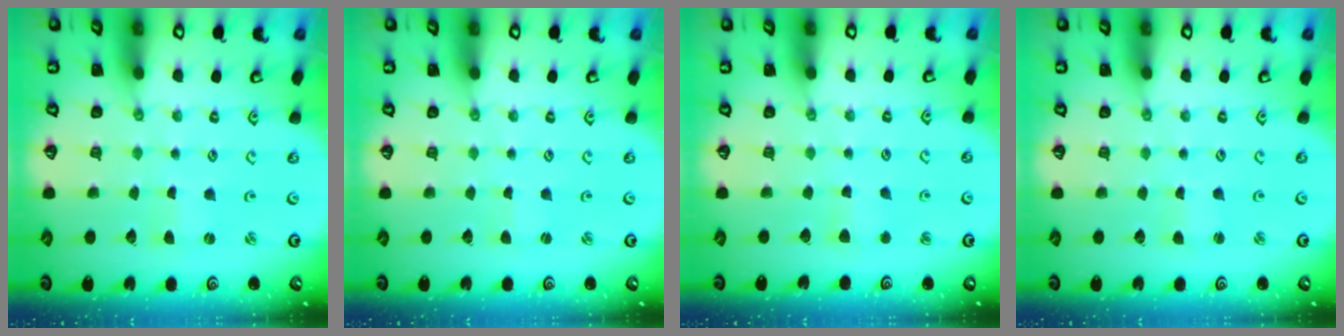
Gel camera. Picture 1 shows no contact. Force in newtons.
{"total": 0.6, "press": 0.6, "slide": 0.0}
{"total": 3.9, "press": 3.8, "slide": 0.7}
{"total": 1.3, "press": 1.3, "slide": 0.0}